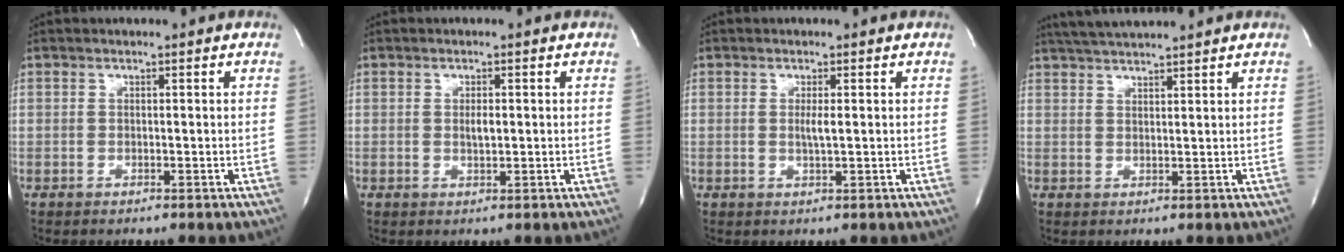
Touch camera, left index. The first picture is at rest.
{"total": 1.5, "force": [0.1, 0.5, 1.5], "torque": [-0.027, -0.001, 0.005]}
{"total": 1.7, "force": [0.2, 0.0, 1.7], "torque": [-0.037, -0.002, 0.004]}
{"total": 6.3, "force": [5.8, -0.4, 2.3], "torque": [-0.046, 0.025, 0.099]}